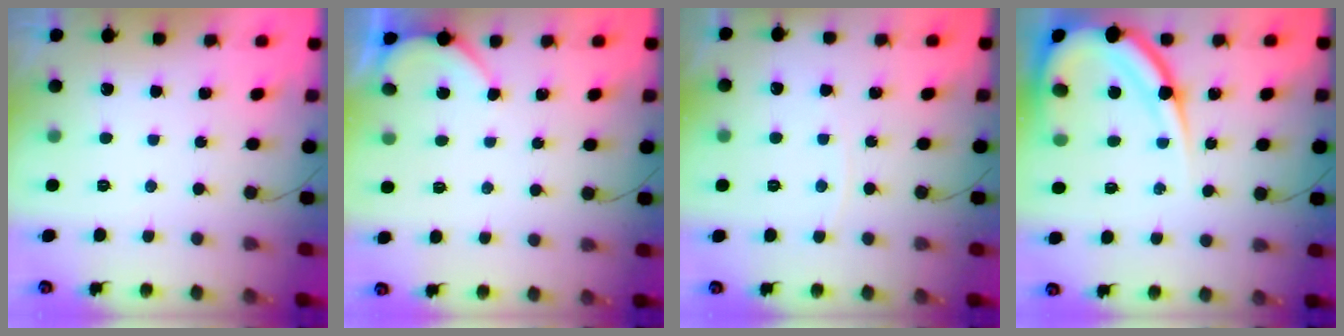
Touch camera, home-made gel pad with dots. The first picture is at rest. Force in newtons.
{"total": 3.2, "press": 3.2, "slide": 0.3}
{"total": 2.9, "press": 2.8, "slide": 0.4}
{"total": 16.7, "press": 16.7, "slide": 1.7}